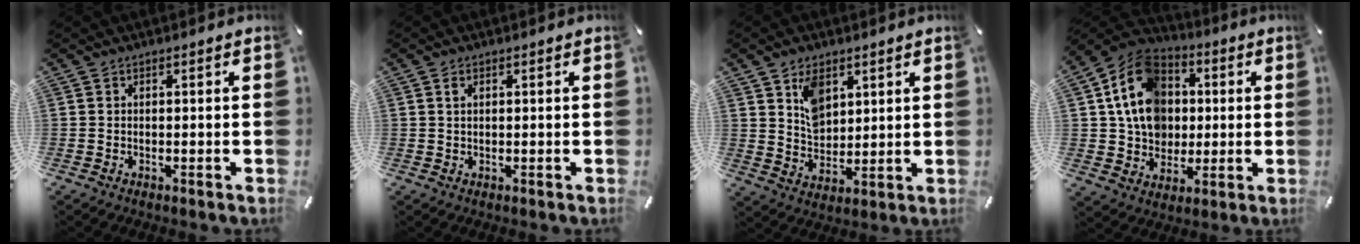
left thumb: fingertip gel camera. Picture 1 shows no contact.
{"total": 1.4, "force": [0.5, 0.9, 1.0], "torque": [-0.023, 0.003, 0.009]}
{"total": 7.9, "force": [4.2, 5.8, 3.3], "torque": [-0.051, -0.008, 0.078]}
{"total": 16.1, "force": [1.4, 14.0, 7.8], "torque": [-0.159, 0.006, 0.033]}